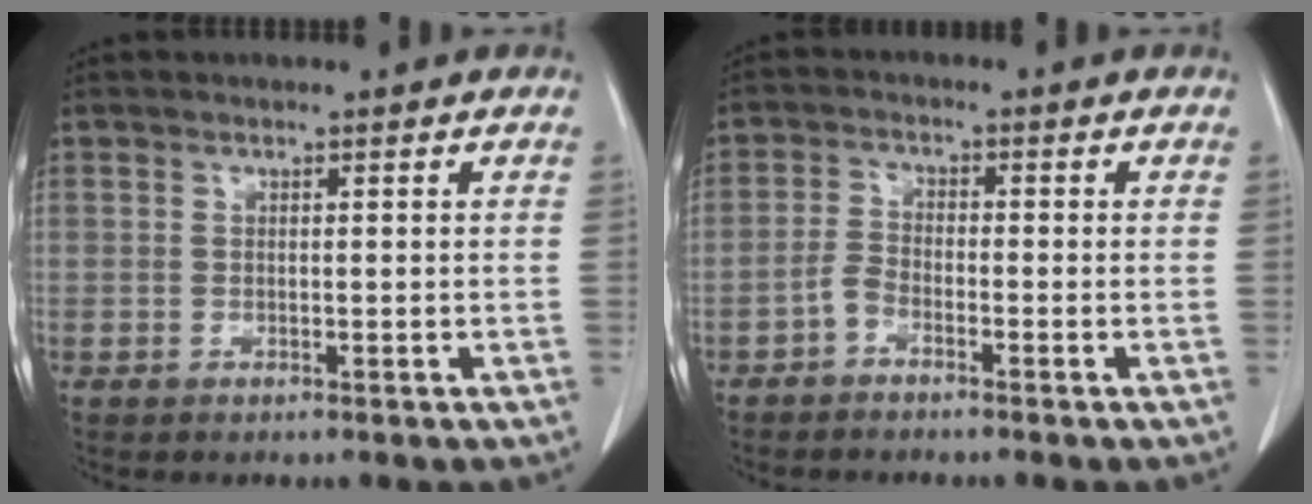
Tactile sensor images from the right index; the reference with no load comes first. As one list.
[{"total": 2.3, "force": [-1.8, 0.8, 1.2], "torque": [-0.029, 0.003, -0.038]}]